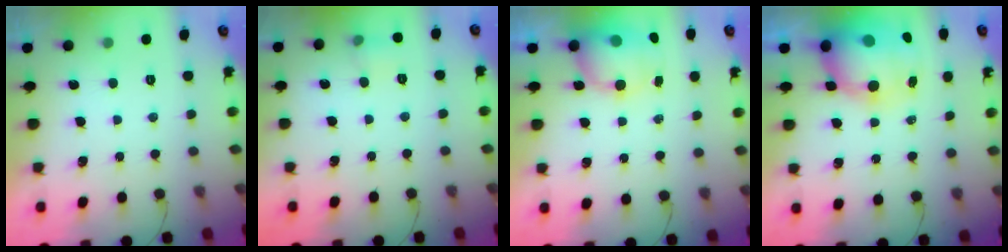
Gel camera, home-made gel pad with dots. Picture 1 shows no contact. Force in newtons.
{"total": 5.1, "press": 4.9, "slide": 1.4}
{"total": 12.7, "press": 10.7, "slide": 6.9}
{"total": 13.3, "press": 13.0, "slide": 2.7}